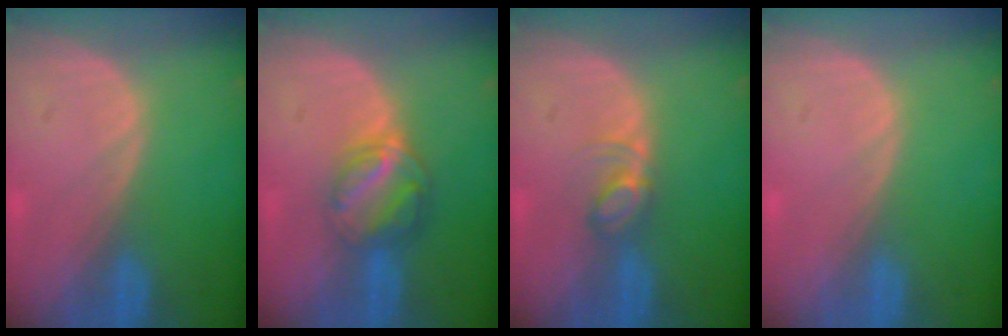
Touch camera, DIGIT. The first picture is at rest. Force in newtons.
{"total": 6.5, "press": 5.5, "slide": 3.4}
{"total": 3.3, "press": 3.3, "slide": 0.2}
{"total": 0.0}